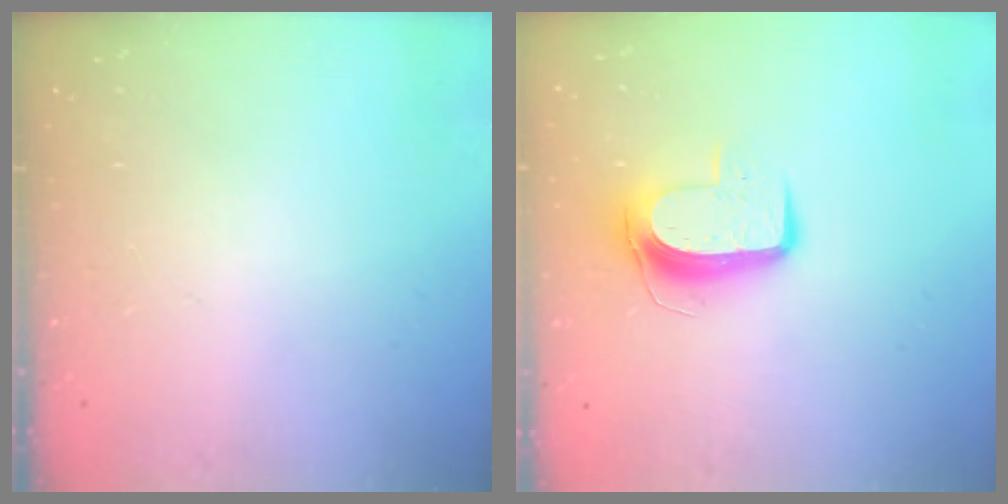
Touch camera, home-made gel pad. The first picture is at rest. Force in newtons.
{"total": 9.8, "press": 9.7, "slide": 1.0}